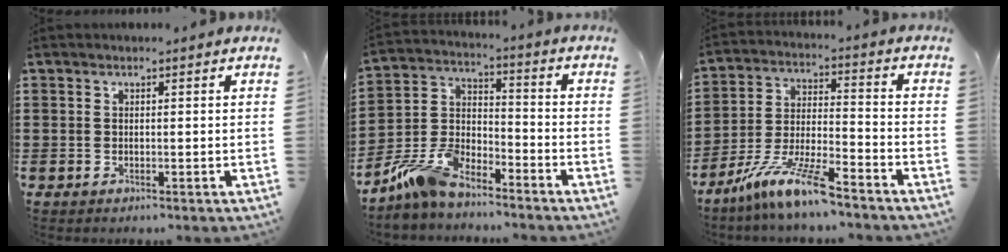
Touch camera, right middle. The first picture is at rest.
{"total": 10.3, "force": [-8.5, 3.3, 4.8], "torque": [-0.113, 0.018, -0.168]}
{"total": 10.1, "force": [-8.2, 0.4, 5.8], "torque": [-0.121, 0.004, -0.163]}